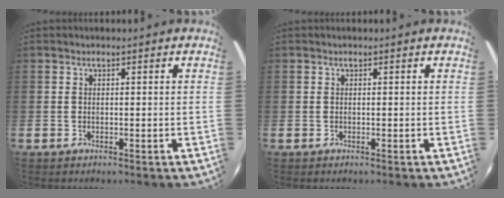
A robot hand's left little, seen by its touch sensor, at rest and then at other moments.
{"total": 0.0}